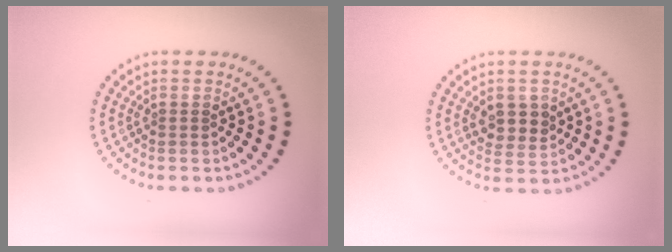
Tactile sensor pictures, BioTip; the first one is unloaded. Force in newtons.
{"total": 2.6, "press": 2.4, "slide": 0.9}